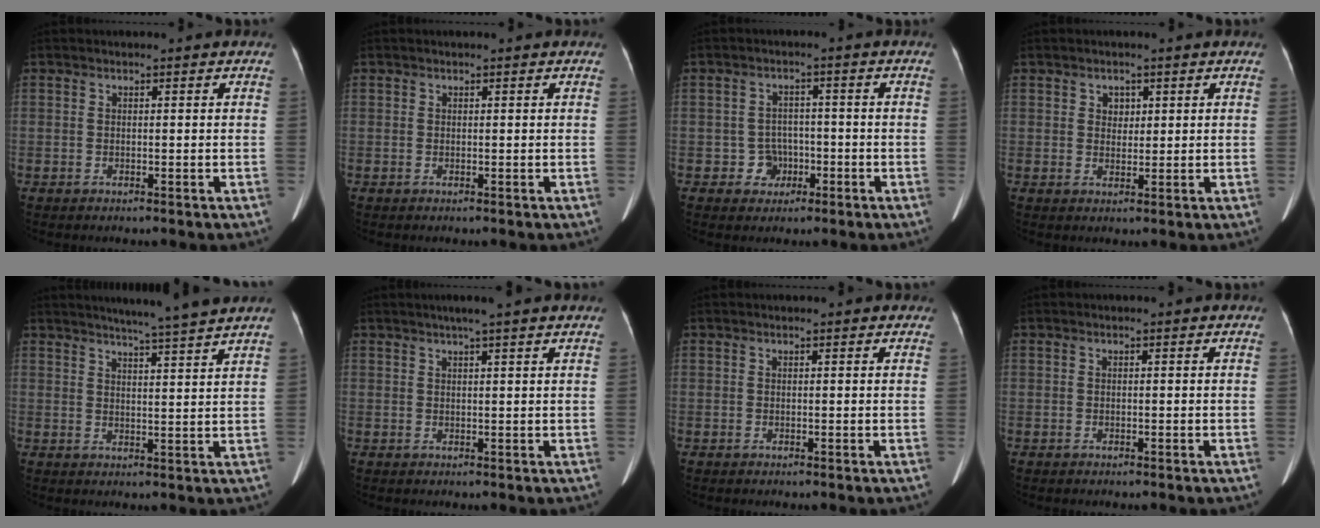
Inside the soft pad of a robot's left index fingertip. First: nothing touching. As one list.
[{"total": 0.0}, {"total": 3.4, "force": [-1.4, 3.1, 0.3], "torque": [0.003, 0.012, -0.020]}, {"total": 1.9, "force": [0.6, 1.6, 0.7], "torque": [-0.015, 0.001, 0.012]}, {"total": 9.7, "force": [8.5, -1.5, 4.4], "torque": [-0.070, -0.001, 0.106]}, {"total": 4.1, "force": [3.2, -0.6, 2.5], "torque": [-0.038, 0.017, 0.044]}, {"total": 2.1, "force": [1.8, 0.7, 0.9], "torque": [-0.012, 0.019, 0.013]}, {"total": 0.0}]